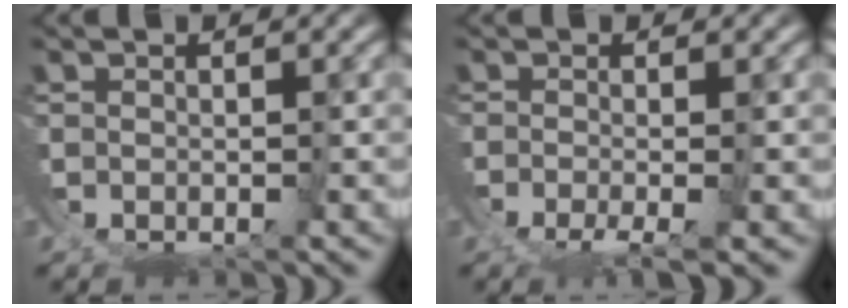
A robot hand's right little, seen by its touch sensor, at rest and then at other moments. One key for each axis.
{"total": 2.9, "fx": -1.8, "fy": -0.5, "fz": 2.3, "tx": -0.022, "ty": -0.008, "tz": -0.027}